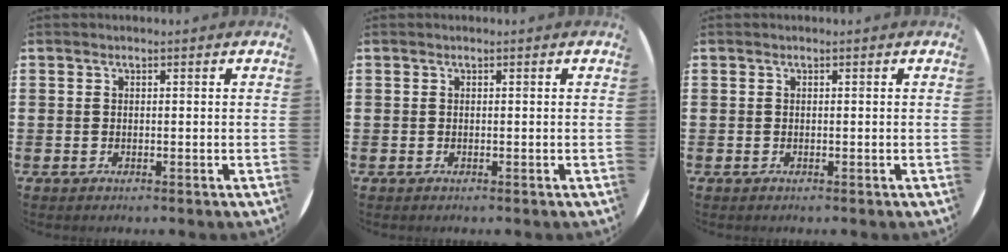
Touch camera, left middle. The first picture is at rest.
{"total": 0.0}
{"total": 0.0}